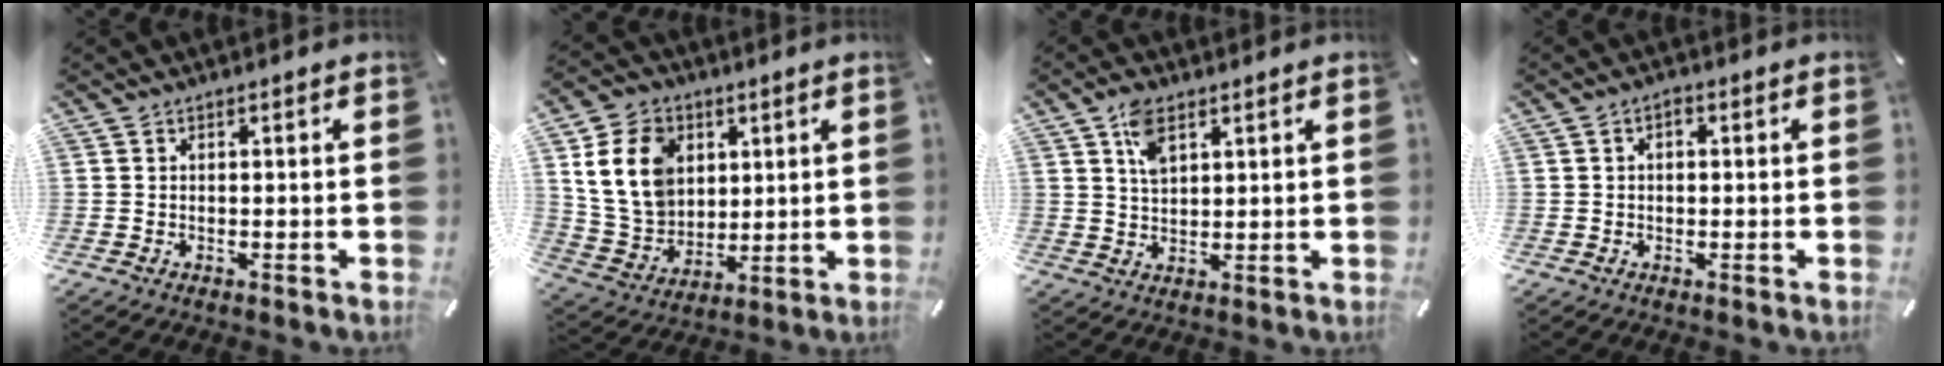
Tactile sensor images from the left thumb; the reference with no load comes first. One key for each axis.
{"total": 14.8, "fx": 4.5, "fy": 11.9, "fz": 7.6, "tx": -0.171, "ty": -0.005, "tz": 0.085}
{"total": 5.9, "fx": 3.1, "fy": 3.2, "fz": 3.8, "tx": -0.069, "ty": -0.001, "tz": 0.053}
{"total": 1.6, "fx": 0.1, "fy": 1.2, "fz": 1.1, "tx": -0.022, "ty": 0.007, "tz": 0.000}